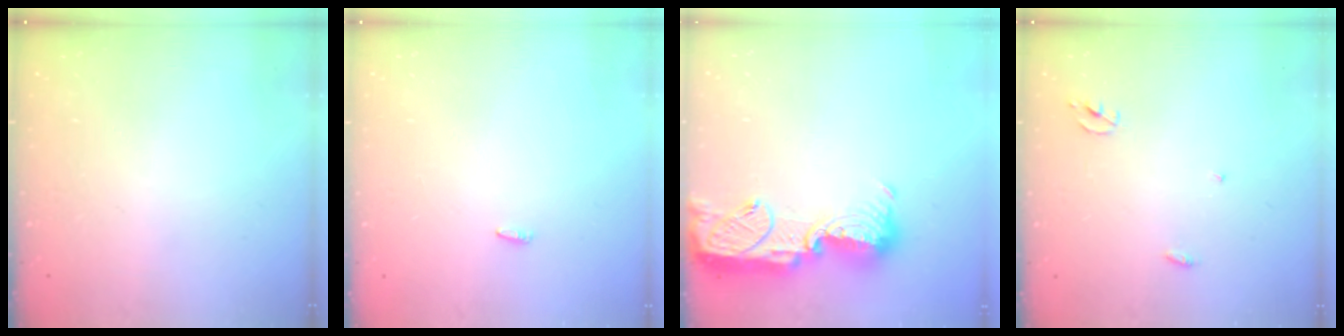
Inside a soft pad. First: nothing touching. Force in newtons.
{"total": 2.1, "press": 1.9, "slide": 0.7}
{"total": 14.9, "press": 14.9, "slide": 1.0}
{"total": 2.3, "press": 2.3, "slide": 0.2}